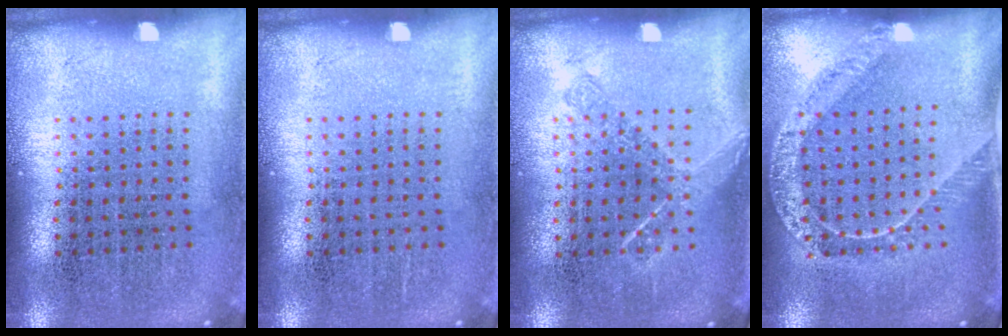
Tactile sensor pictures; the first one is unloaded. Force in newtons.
{"total": 0.0}
{"total": 1.2, "press": 1.0, "slide": 0.6}
{"total": 1.4, "press": 1.4, "slide": 0.2}